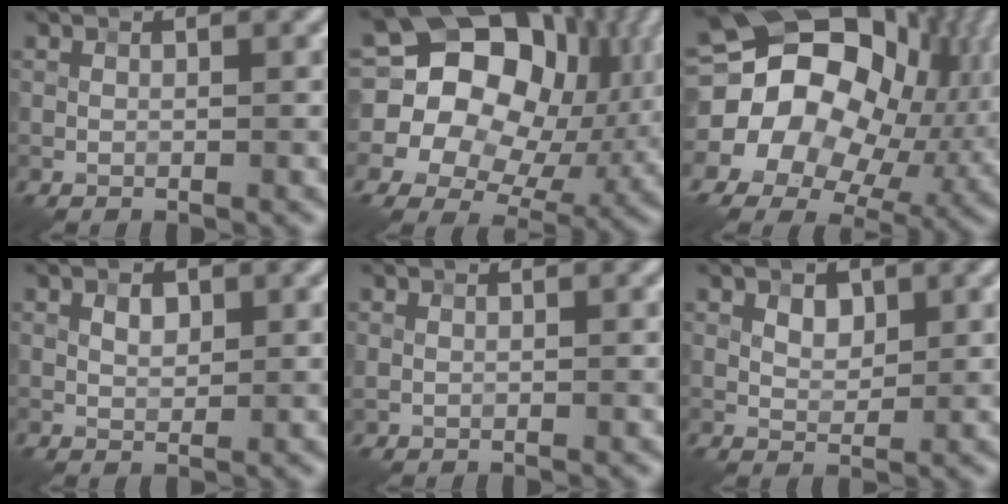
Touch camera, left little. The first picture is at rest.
{"total": 19.3, "force": [3.4, 15.4, 11.3], "torque": [-0.181, 0.021, 0.053]}
{"total": 20.3, "force": [1.6, 16.0, 12.4], "torque": [-0.209, 0.008, 0.022]}
{"total": 1.5, "force": [0.6, 0.9, 1.0], "torque": [-0.016, 0.001, 0.010]}
{"total": 0.0}
{"total": 2.0, "force": [0.9, 1.3, 1.2], "torque": [-0.021, 0.000, 0.015]}